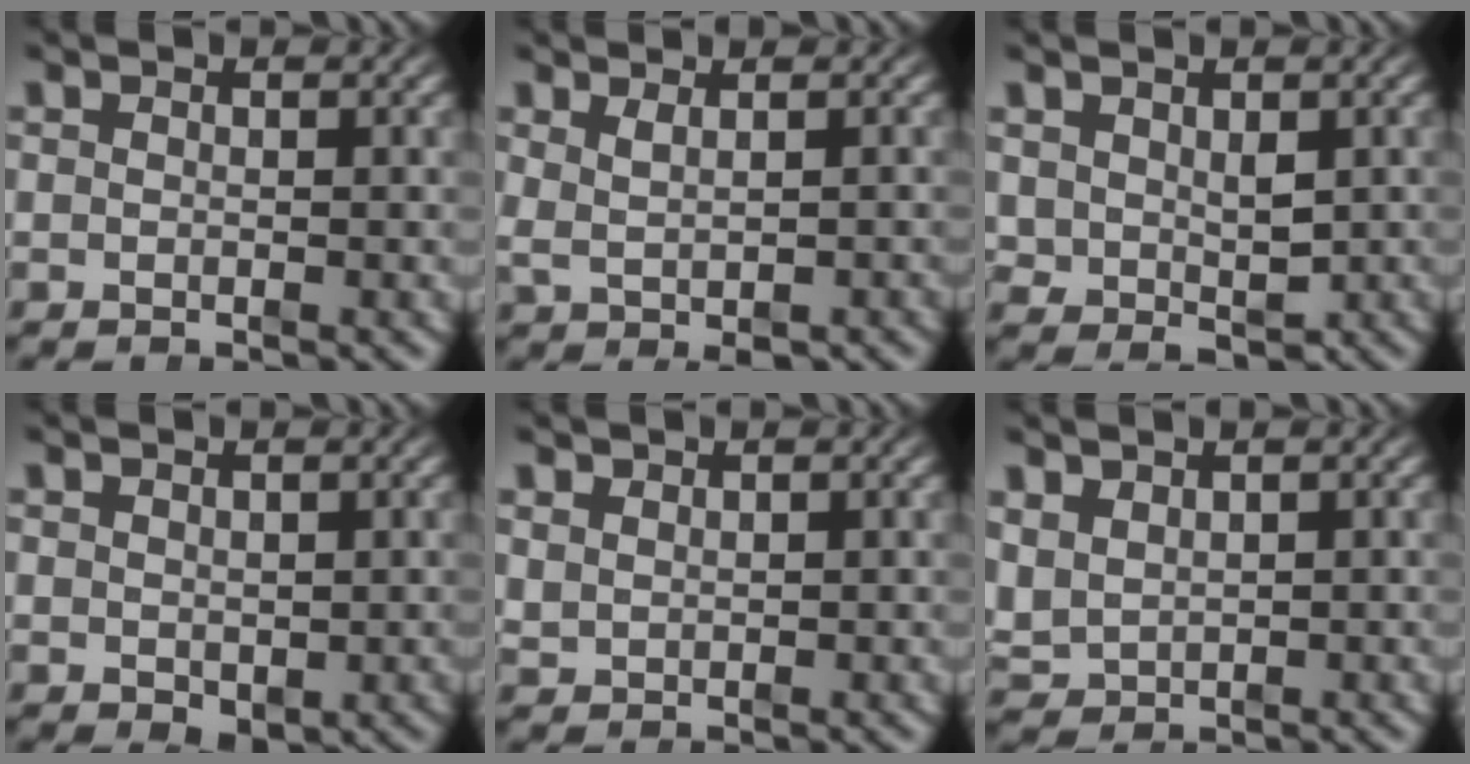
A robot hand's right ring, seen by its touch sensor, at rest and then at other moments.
{"total": 1.8, "force": [0.3, 0.2, 1.8], "torque": [-0.028, -0.004, 0.019]}
{"total": 2.0, "force": [0.4, 1.2, 1.6], "torque": [-0.018, -0.018, 0.026]}
{"total": 1.6, "force": [-0.4, 0.7, 1.4], "torque": [0.001, -0.014, 0.010]}
{"total": 1.3, "force": [1.2, 0.1, 0.0], "torque": [0.010, 0.000, 0.035]}
{"total": 3.0, "force": [0.9, 2.6, 1.1], "torque": [-0.044, -0.011, 0.032]}